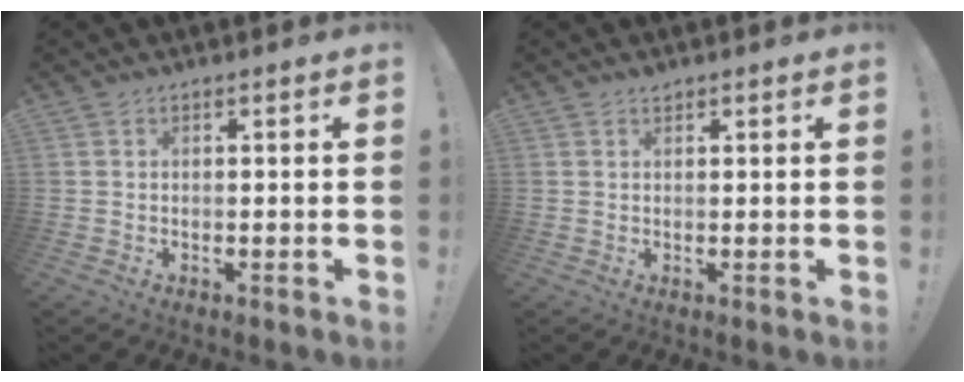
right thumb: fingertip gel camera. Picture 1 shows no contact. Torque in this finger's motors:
{"motor_torque": [-0.11, 0.33, -0.38, 0.36, 0.00]}